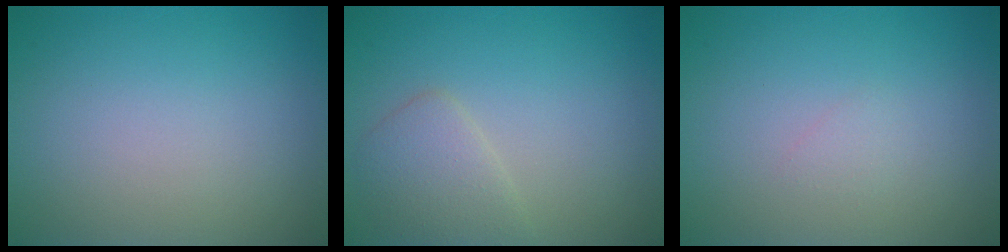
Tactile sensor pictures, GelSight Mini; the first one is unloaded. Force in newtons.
{"total": 2.5, "press": 2.5, "slide": 0.2}
{"total": 0.6, "press": 0.6, "slide": 0.1}